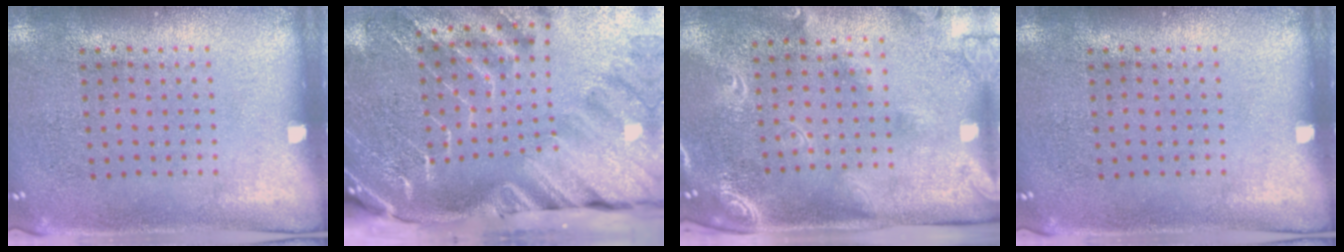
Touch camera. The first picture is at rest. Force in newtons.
{"total": 4.5, "press": 3.3, "slide": 3.0}
{"total": 2.4, "press": 1.8, "slide": 1.6}
{"total": 0.0}